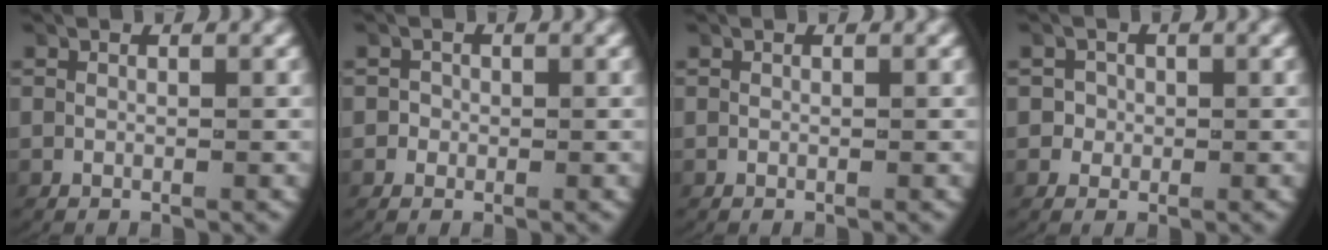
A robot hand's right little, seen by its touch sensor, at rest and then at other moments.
{"total": 0.7, "force": [-0.3, 0.6, 0.1], "torque": [-0.008, -0.004, -0.006]}
{"total": 0.0}
{"total": 1.6, "force": [-0.1, 1.5, 0.4], "torque": [-0.018, -0.006, -0.001]}